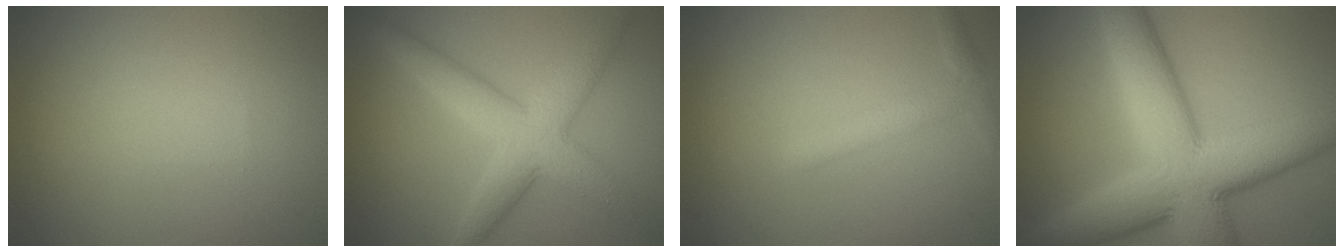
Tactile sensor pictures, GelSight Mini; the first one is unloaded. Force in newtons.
{"total": 5.7, "press": 5.7, "slide": 0.2}
{"total": 2.2, "press": 2.2, "slide": 0.1}
{"total": 12.7, "press": 12.7, "slide": 0.2}